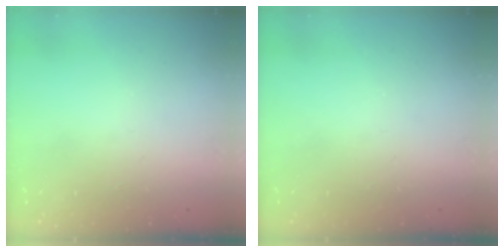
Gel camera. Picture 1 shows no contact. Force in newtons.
{"total": 0.0}